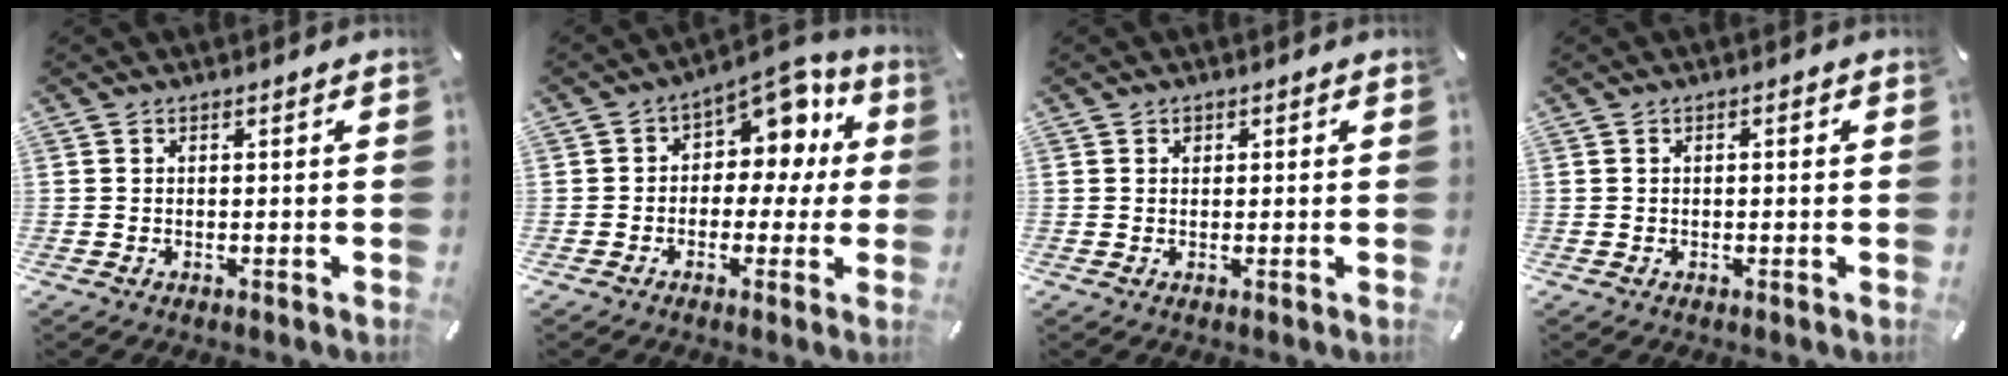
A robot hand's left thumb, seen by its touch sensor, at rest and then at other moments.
{"total": 8.9, "force": [4.0, 6.5, 4.7], "torque": [-0.054, -0.036, 0.068]}
{"total": 0.7, "force": [0.3, 0.7, 0.1], "torque": [0.007, -0.001, 0.003]}
{"total": 0.7, "force": [-0.1, 0.2, 0.7], "torque": [-0.013, 0.000, -0.002]}